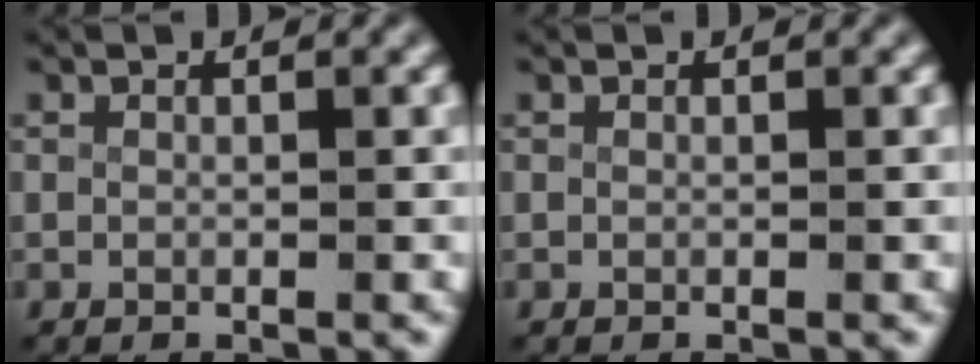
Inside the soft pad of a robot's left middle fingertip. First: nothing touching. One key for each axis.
{"total": 0.0}